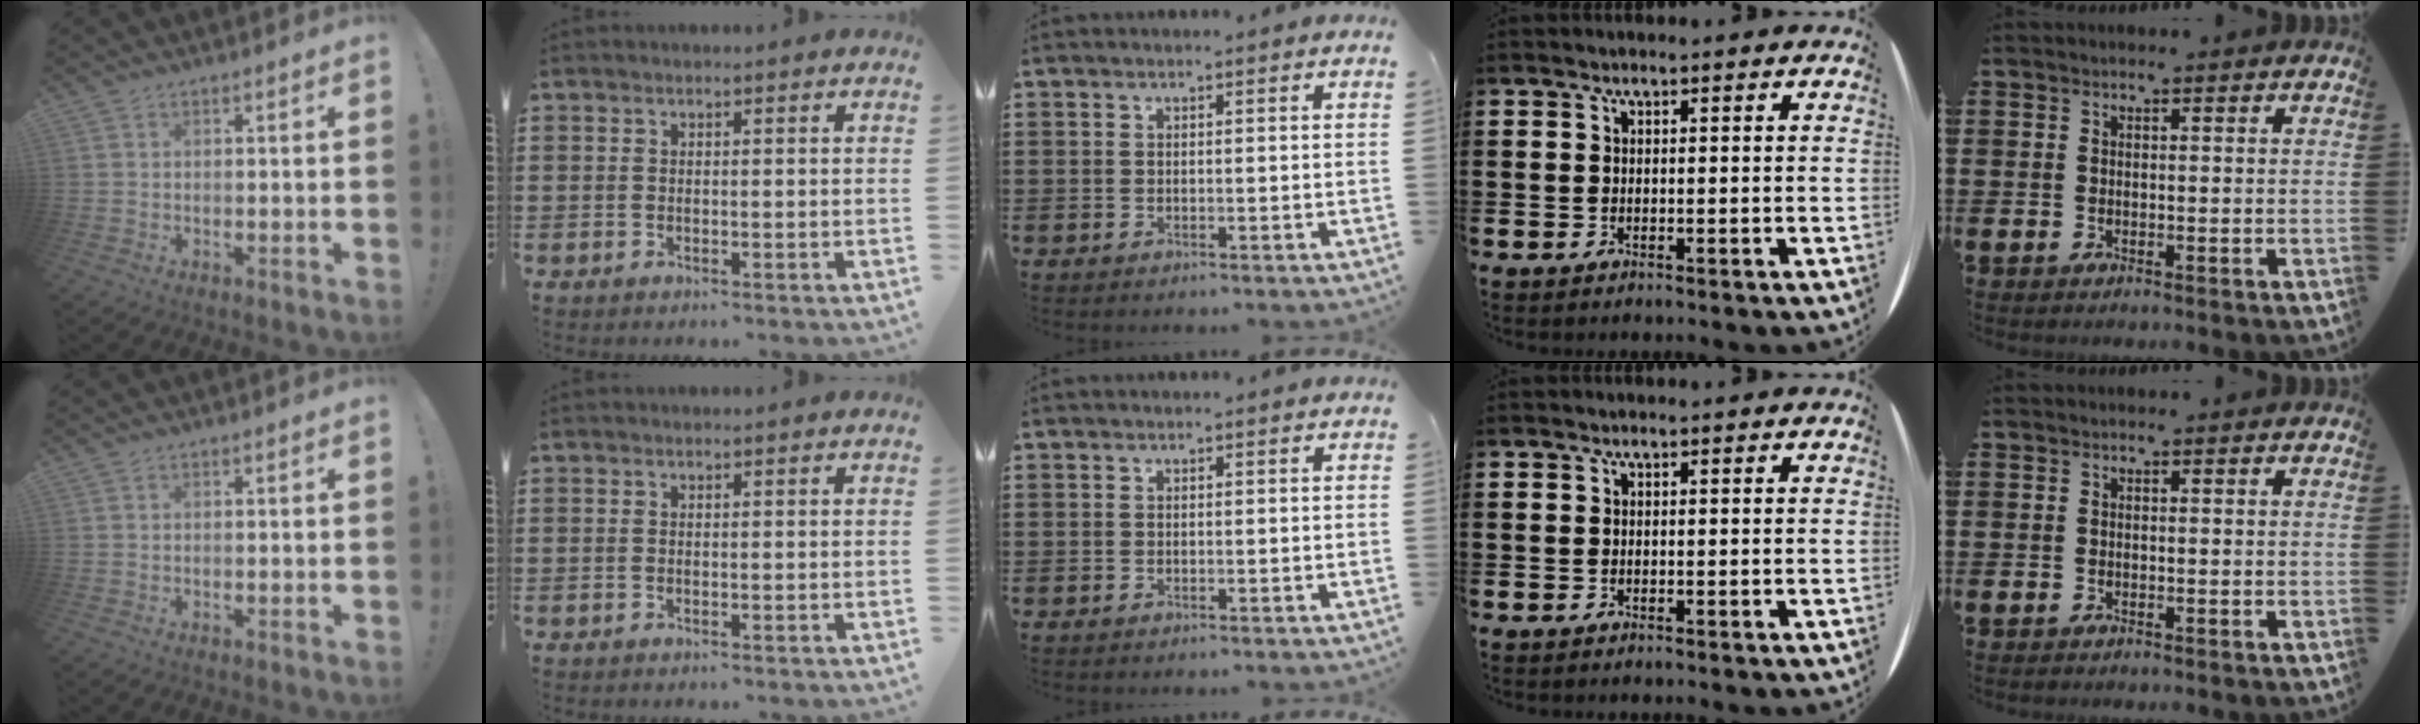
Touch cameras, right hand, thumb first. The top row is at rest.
{}